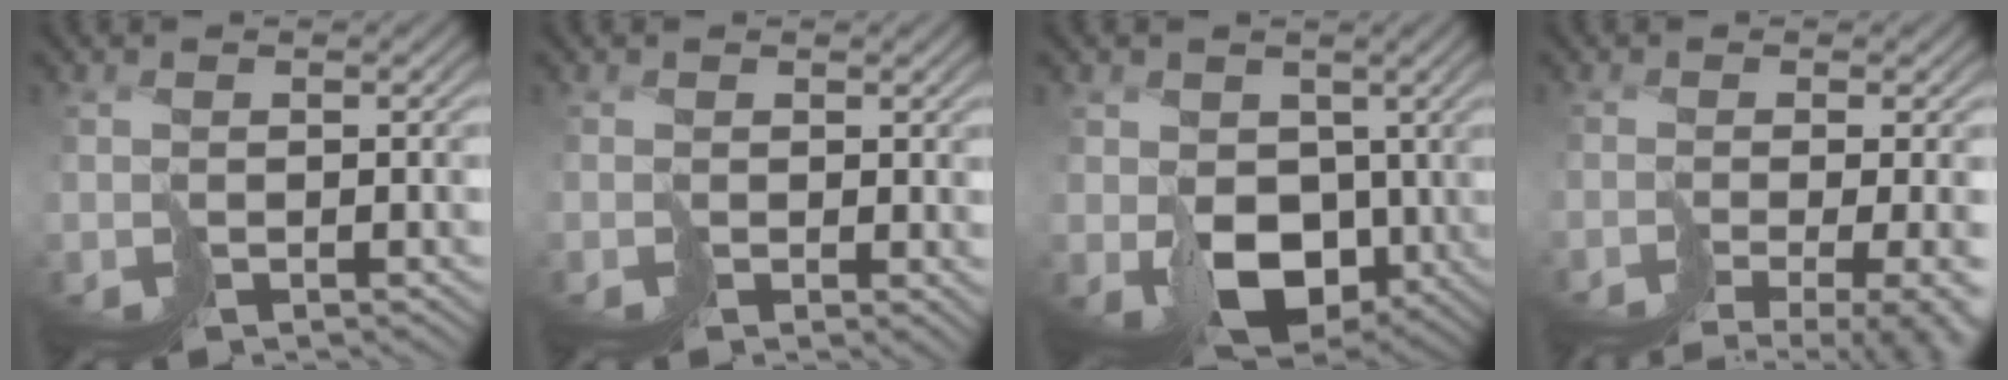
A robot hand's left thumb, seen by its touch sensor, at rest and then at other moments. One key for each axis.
{"total": 0.9, "fx": 0.9, "fy": 0.3, "fz": 0.2, "tx": -0.001, "ty": 0.001, "tz": 0.013}
{"total": 7.8, "fx": -0.1, "fy": 6.1, "fz": 4.9, "tx": -0.105, "ty": -0.021, "tz": 0.001}
{"total": 8.7, "fx": -5.1, "fy": 2.9, "fz": 6.4, "tx": -0.078, "ty": -0.021, "tz": -0.018}